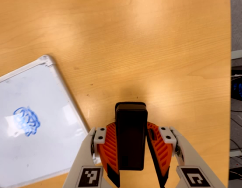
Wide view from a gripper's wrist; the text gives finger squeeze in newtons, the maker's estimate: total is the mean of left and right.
{"total": 5.9, "left": 4.4, "right": 7.3}